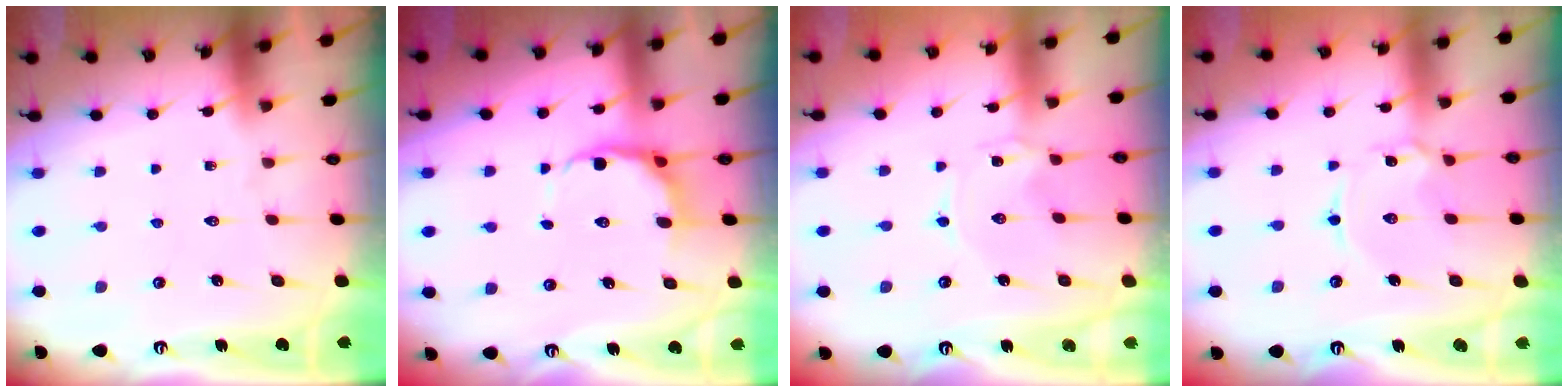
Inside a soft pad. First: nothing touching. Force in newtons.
{"total": 7.6, "press": 7.0, "slide": 3.1}
{"total": 0.0}
{"total": 2.6, "press": 2.5, "slide": 0.3}